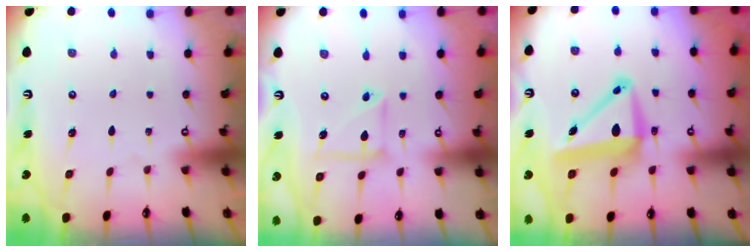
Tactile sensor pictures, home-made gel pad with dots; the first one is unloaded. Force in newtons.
{"total": 10.1, "press": 10.0, "slide": 1.1}
{"total": 10.6, "press": 9.9, "slide": 3.7}